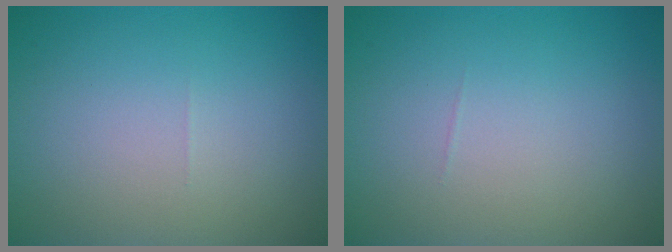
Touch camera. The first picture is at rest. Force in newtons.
{"total": 0.0}